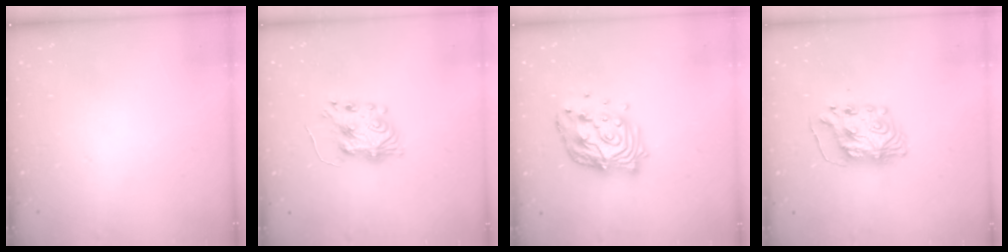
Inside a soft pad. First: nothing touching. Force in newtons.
{"total": 8.7, "press": 8.6, "slide": 0.6}
{"total": 14.8, "press": 14.7, "slide": 1.5}
{"total": 9.3, "press": 9.3, "slide": 0.9}